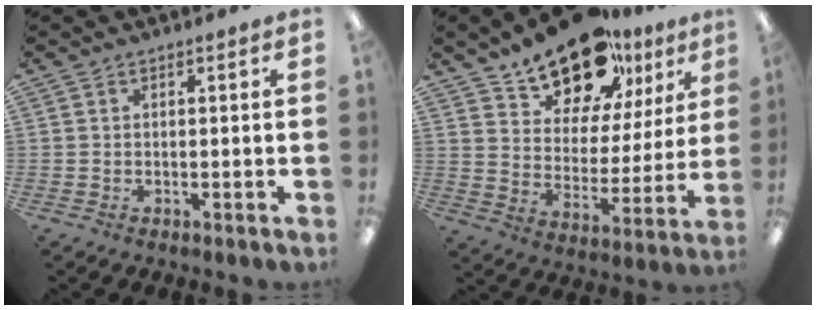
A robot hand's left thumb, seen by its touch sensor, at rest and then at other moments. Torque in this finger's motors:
{"motor_torque": [0.40, 0.42, 1.57, -1.20, 0.28]}